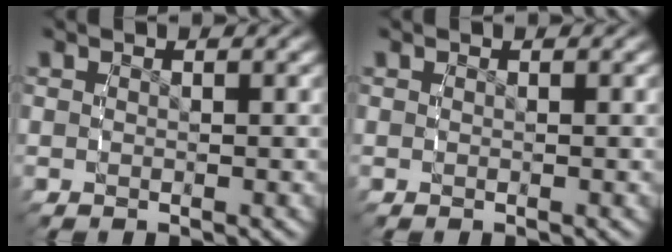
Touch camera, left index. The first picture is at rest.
{"total": 0.0}